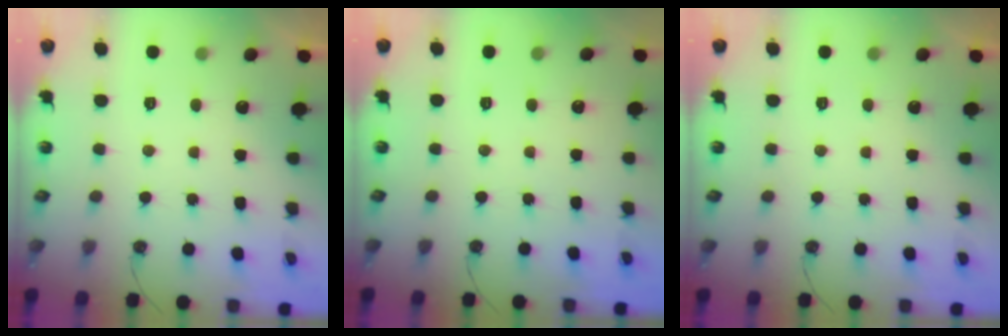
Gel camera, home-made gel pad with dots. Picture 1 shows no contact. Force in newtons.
{"total": 0.0}
{"total": 0.0}